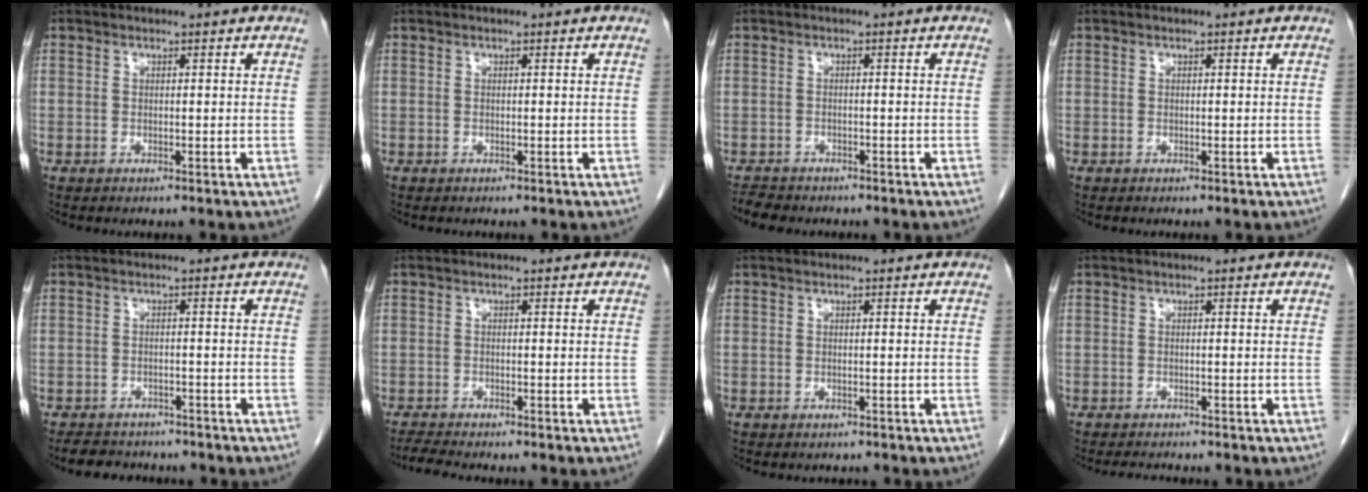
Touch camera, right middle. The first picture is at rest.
{"total": 0.0}
{"total": 3.7, "force": [-3.3, 1.2, 1.0], "torque": [-0.020, -0.007, -0.052]}
{"total": 0.0}
{"total": 6.6, "force": [-5.9, 2.5, 1.6], "torque": [-0.023, -0.002, -0.082]}
{"total": 3.6, "force": [-3.3, -0.1, 1.4], "torque": [-0.027, -0.014, -0.055]}
{"total": 0.8, "force": [-0.7, 0.4, 0.0], "torque": [-0.008, 0.001, -0.012]}
{"total": 2.2, "force": [-2.1, 0.4, 0.7], "torque": [-0.012, -0.006, -0.029]}